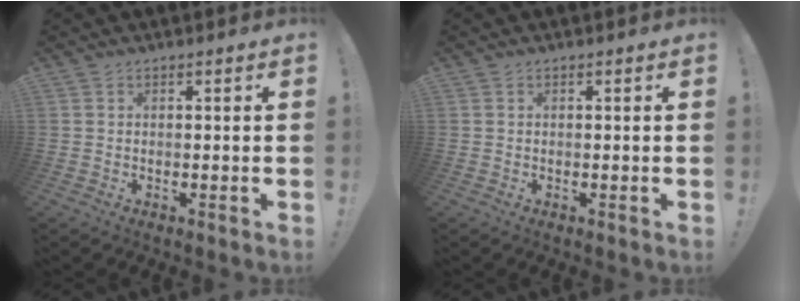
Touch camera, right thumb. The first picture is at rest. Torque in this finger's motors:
{"motor_torque": [0.00, 0.00, -0.25, 0.25, 0.02]}